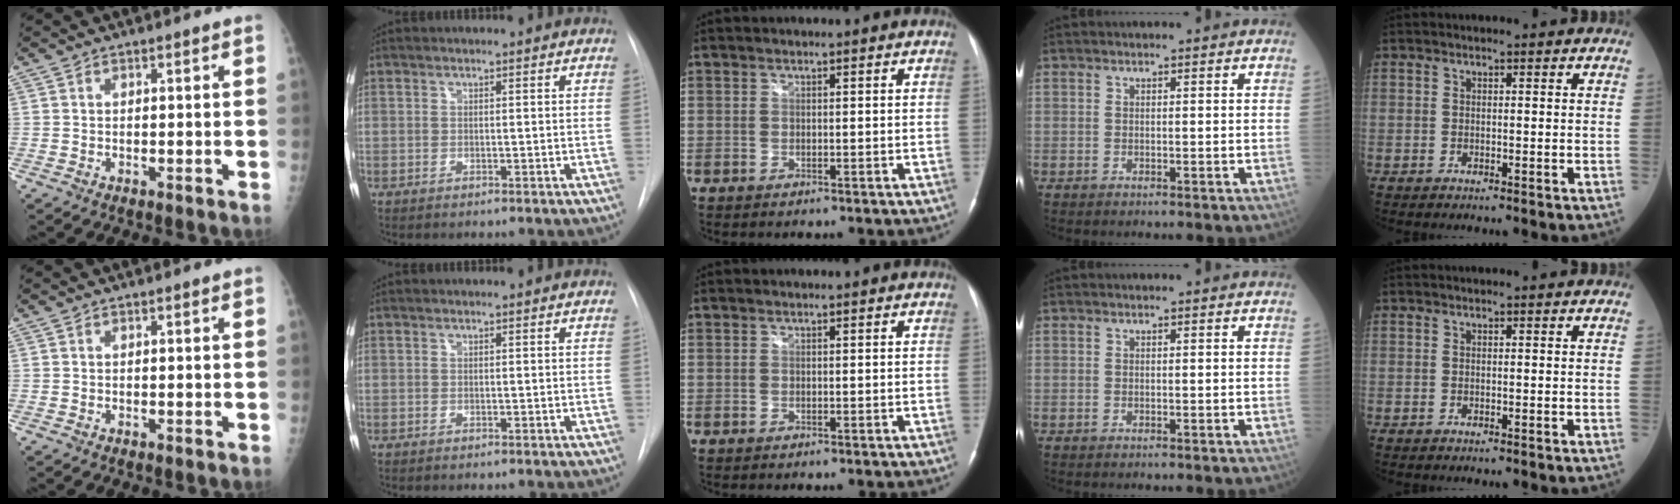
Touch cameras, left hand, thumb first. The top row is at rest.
{}